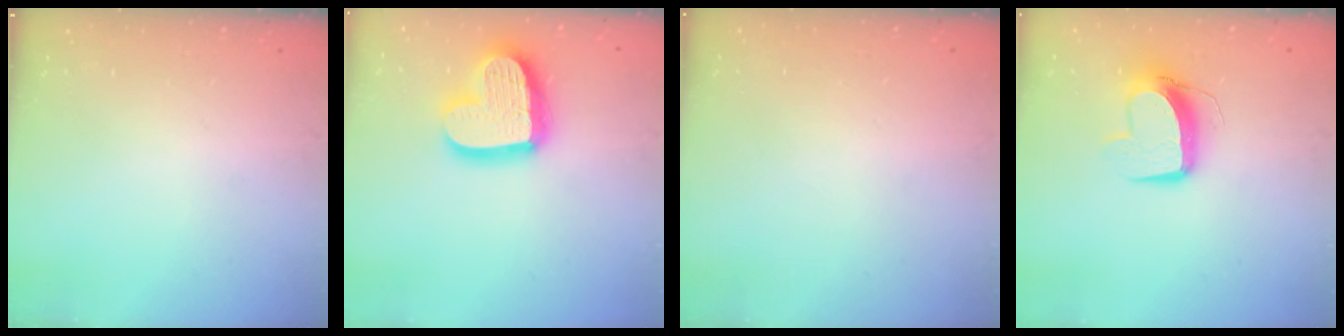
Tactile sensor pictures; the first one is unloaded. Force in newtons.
{"total": 20.5, "press": 20.4, "slide": 1.5}
{"total": 0.0}
{"total": 10.7, "press": 10.6, "slide": 1.1}